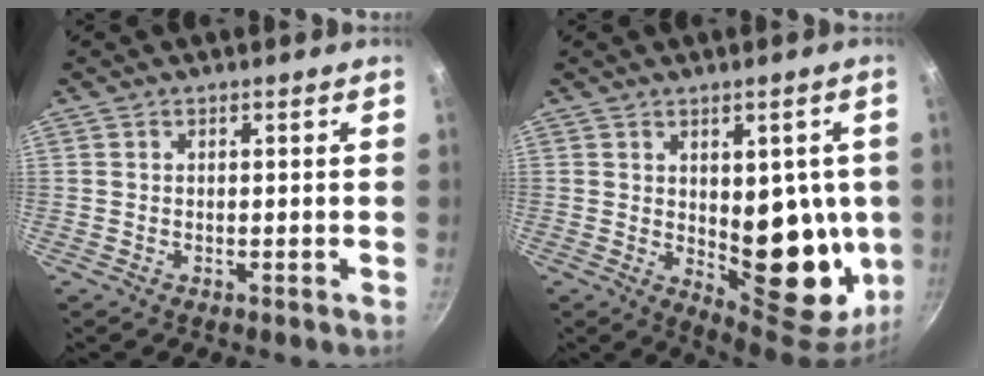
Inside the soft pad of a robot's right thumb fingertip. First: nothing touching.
{"total": 18.4, "force": [-0.2, 9.8, 15.6], "torque": [-0.128, -0.027, 0.015]}